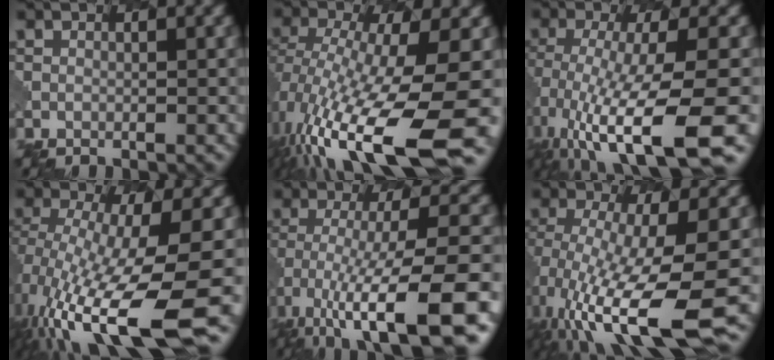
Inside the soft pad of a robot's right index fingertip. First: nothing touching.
{"total": 15.6, "force": [-5.5, 5.2, 13.6], "torque": [-0.261, -0.022, -0.083]}
{"total": 12.5, "force": [-5.6, 3.2, 10.7], "torque": [-0.209, -0.024, -0.086]}
{"total": 12.9, "force": [-4.2, 3.6, 11.6], "torque": [-0.227, -0.028, -0.057]}
{"total": 12.4, "force": [-7.0, 3.2, 9.7], "torque": [-0.172, -0.008, -0.109]}
{"total": 11.8, "force": [-4.6, 3.1, 10.5], "torque": [-0.216, -0.031, -0.069]}